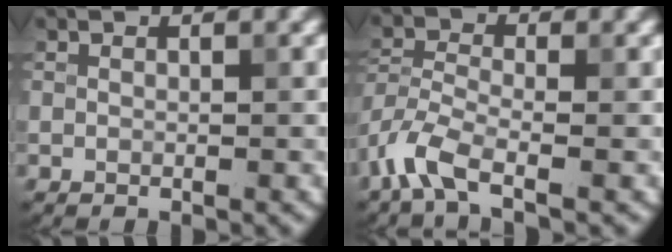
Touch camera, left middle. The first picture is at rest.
{"total": 4.3, "force": [-2.9, 1.5, 2.9], "torque": [-0.071, -0.007, -0.074]}